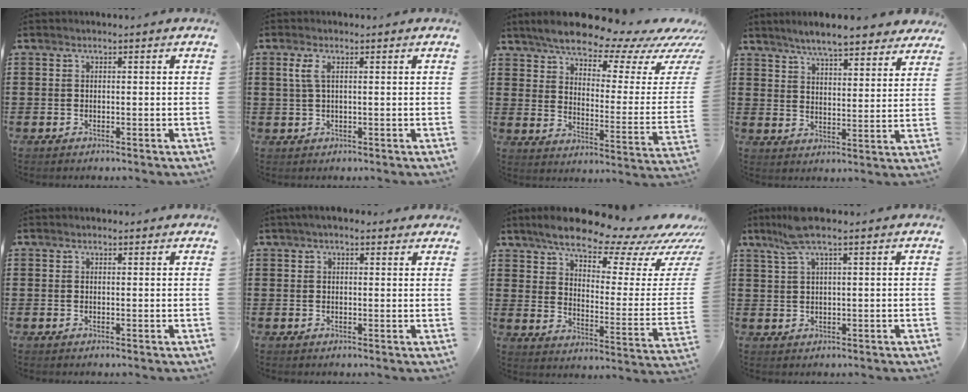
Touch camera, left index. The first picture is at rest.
{"total": 2.4, "force": [0.7, 0.6, 2.2], "torque": [-0.053, 0.001, 0.009]}
{"total": 9.2, "force": [8.1, 2.0, 3.9], "torque": [-0.082, -0.062, 0.132]}
{"total": 6.3, "force": [5.9, 0.4, 2.2], "torque": [-0.066, -0.021, 0.105]}
{"total": 0.7, "force": [0.7, 0.3, 0.1], "torque": [-0.004, 0.004, 0.012]}
{"total": 2.6, "force": [1.9, 0.9, 1.5], "torque": [-0.034, 0.008, 0.035]}
{"total": 12.0, "force": [10.2, 2.6, 5.7], "torque": [-0.107, -0.074, 0.169]}
{"total": 5.0, "force": [3.0, 0.7, 3.9], "torque": [-0.091, 0.003, 0.053]}